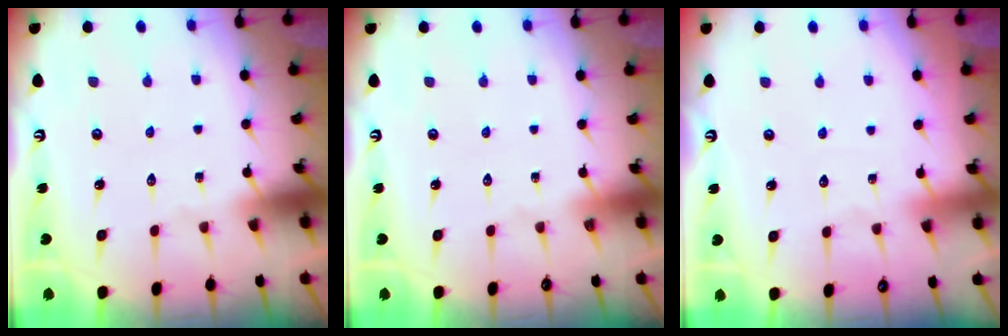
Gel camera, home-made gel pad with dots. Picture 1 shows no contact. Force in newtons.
{"total": 0.0}
{"total": 1.5, "press": 1.5, "slide": 0.2}